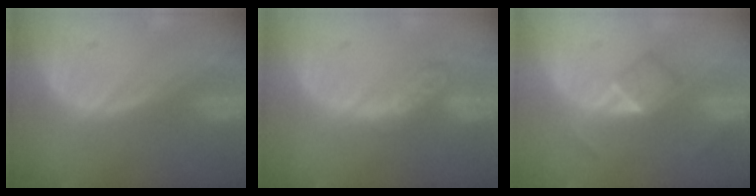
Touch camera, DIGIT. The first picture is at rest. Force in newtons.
{"total": 5.2, "press": 5.1, "slide": 0.8}
{"total": 5.3, "press": 4.5, "slide": 2.7}